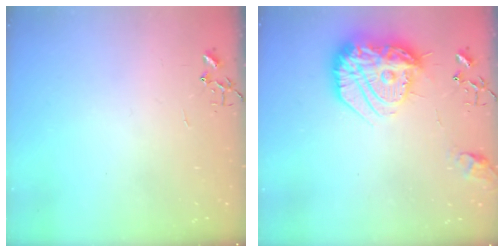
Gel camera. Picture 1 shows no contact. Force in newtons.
{"total": 20.7, "press": 20.6, "slide": 1.5}